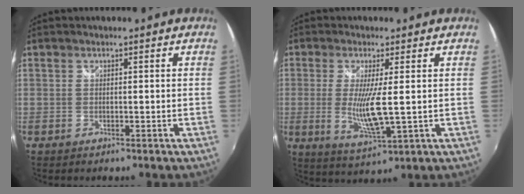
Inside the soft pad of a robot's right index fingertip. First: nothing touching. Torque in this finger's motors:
{"motor_torque": [0.64, 0.08, 0.27, 0.10]}